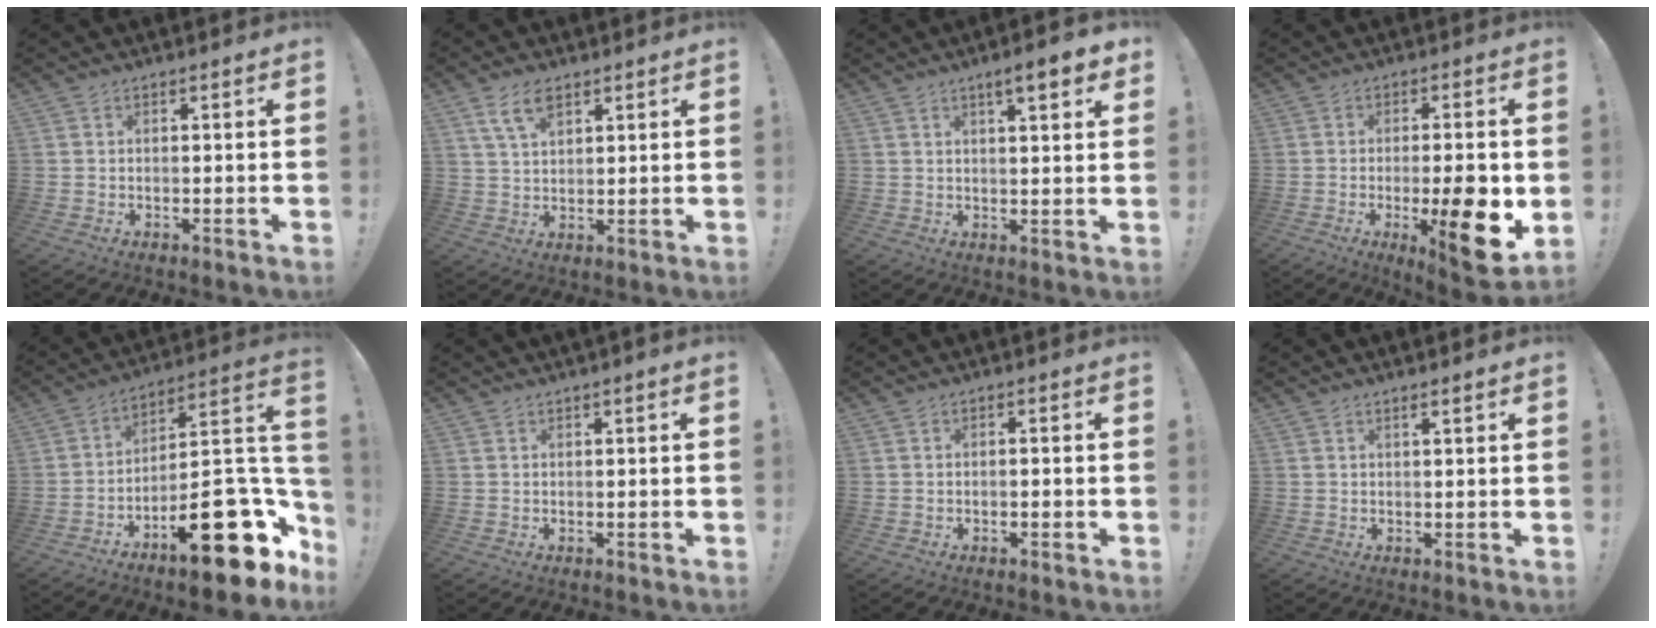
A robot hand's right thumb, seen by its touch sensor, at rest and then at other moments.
{"total": 6.7, "force": [3.9, 3.2, 4.3], "torque": [-0.077, -0.011, 0.073]}
{"total": 6.7, "force": [4.0, 1.2, 5.3], "torque": [-0.066, -0.022, 0.061]}
{"total": 13.9, "force": [-3.3, 3.0, 13.2], "torque": [-0.170, -0.003, -0.043]}
{"total": 24.5, "force": [-11.9, 9.2, 19.4], "torque": [-0.222, 0.068, -0.176]}
{"total": 1.0, "force": [0.4, -0.3, 0.9], "torque": [-0.015, -0.002, 0.005]}
{"total": 1.1, "force": [-0.8, 0.2, 0.6], "torque": [-0.011, 0.003, -0.014]}
{"total": 1.5, "force": [0.9, -0.3, 1.1], "torque": [-0.016, -0.003, 0.013]}